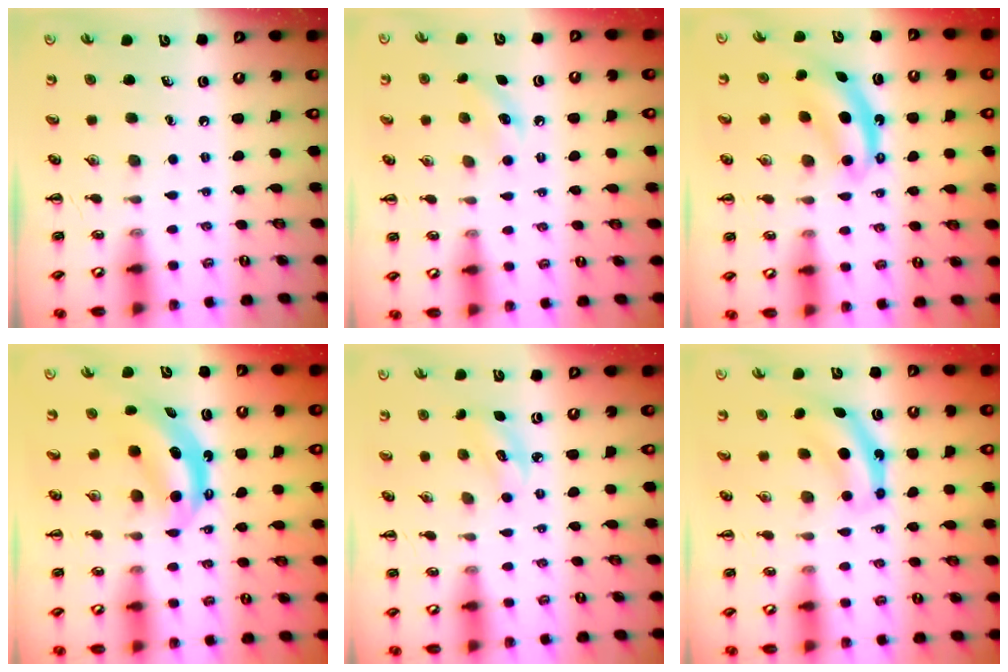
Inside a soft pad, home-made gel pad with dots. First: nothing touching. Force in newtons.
{"total": 7.4, "press": 7.1, "slide": 1.7}
{"total": 7.6, "press": 7.5, "slide": 1.2}
{"total": 6.5, "press": 6.5, "slide": 0.5}
{"total": 3.7, "press": 3.6, "slide": 0.8}
{"total": 7.2, "press": 7.2, "slide": 0.2}